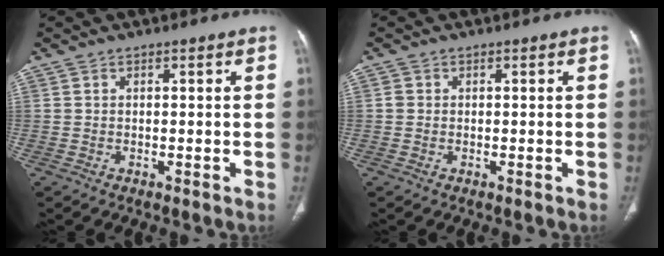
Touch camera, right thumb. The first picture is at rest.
{"total": 0.7, "force": [0.0, 0.7, 0.2], "torque": [0.001, 0.003, 0.000]}